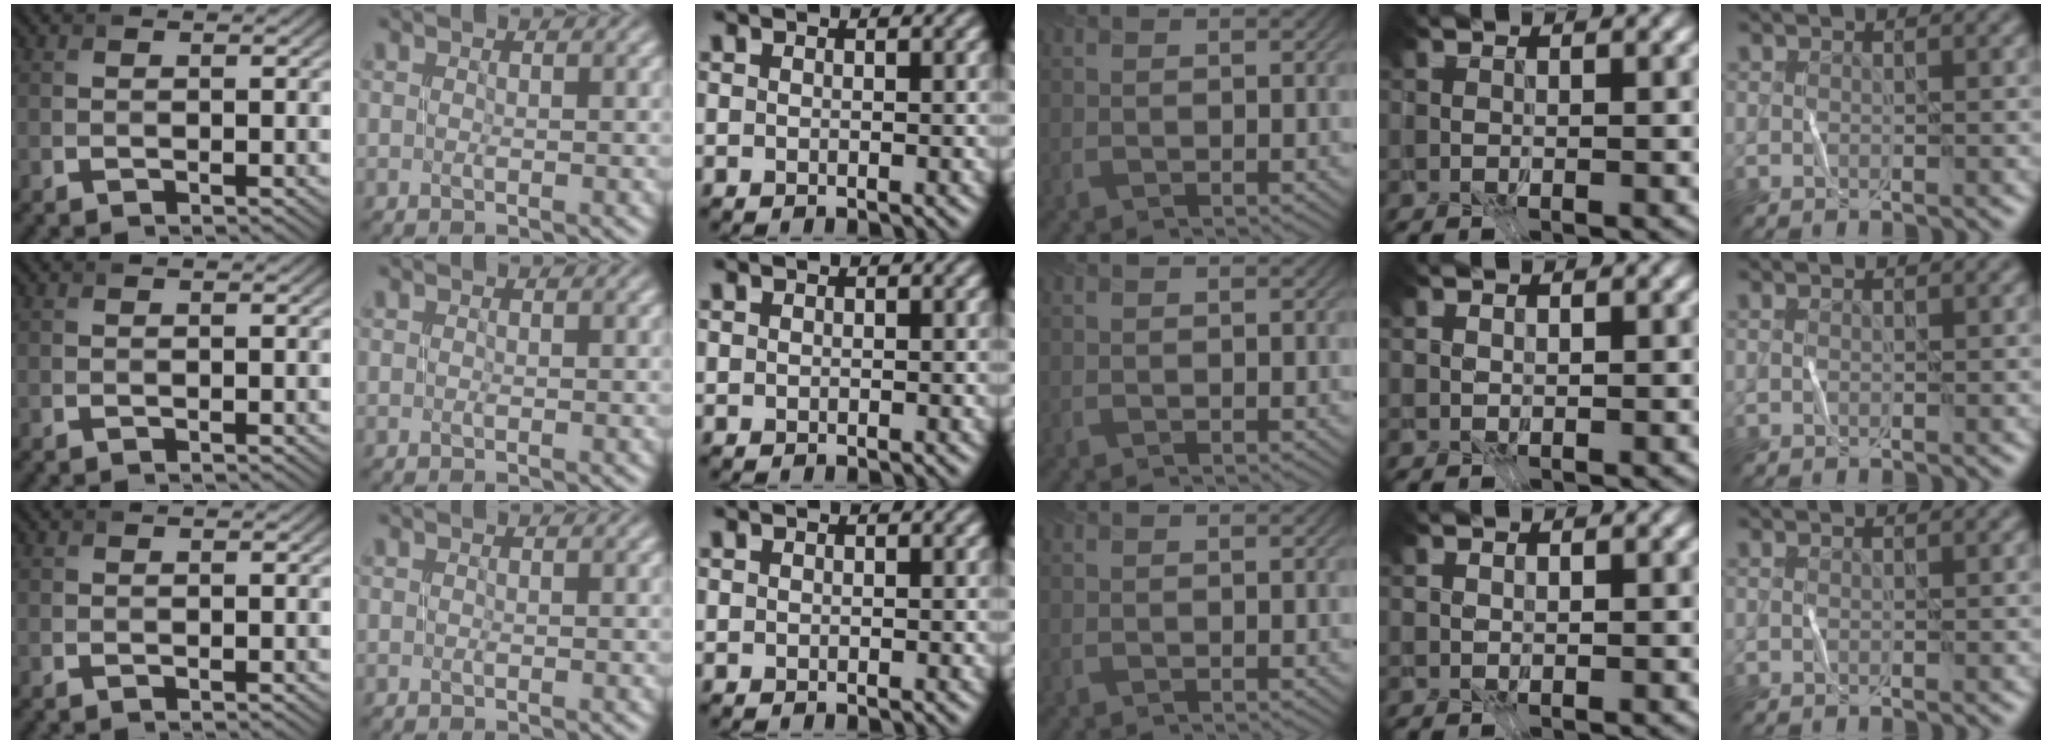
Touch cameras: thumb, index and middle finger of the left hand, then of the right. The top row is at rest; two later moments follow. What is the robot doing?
{"motion": "fold", "object": "receipt paper"}